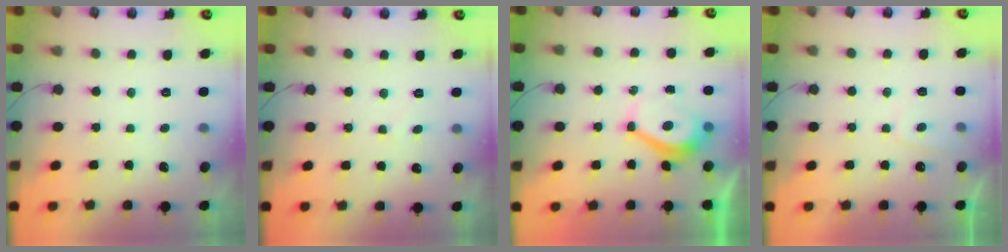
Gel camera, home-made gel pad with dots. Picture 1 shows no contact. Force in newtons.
{"total": 2.3, "press": 2.3, "slide": 0.3}
{"total": 4.2, "press": 4.2, "slide": 0.6}
{"total": 1.8, "press": 1.7, "slide": 0.6}